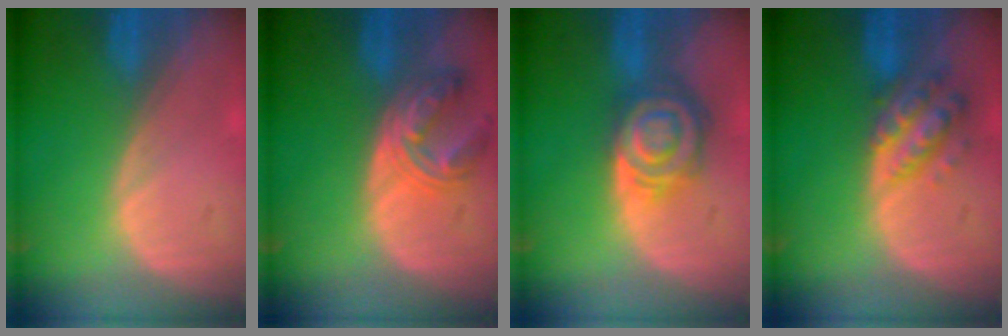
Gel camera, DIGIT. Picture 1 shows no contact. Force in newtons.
{"total": 6.3, "press": 6.2, "slide": 1.1}
{"total": 8.1, "press": 7.0, "slide": 3.9}
{"total": 6.4, "press": 5.8, "slide": 2.8}